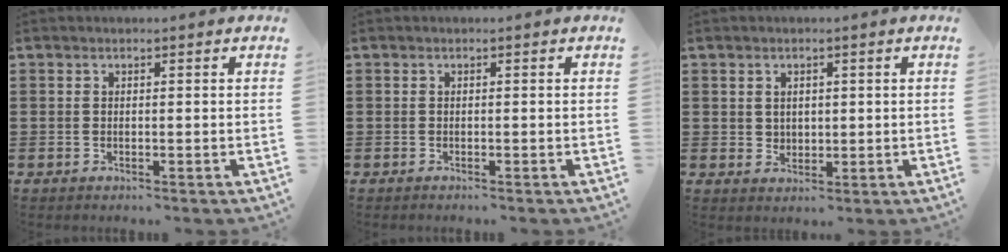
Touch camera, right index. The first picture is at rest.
{"total": 0.0}
{"total": 2.0, "force": [1.0, 1.7, 0.4], "torque": [-0.014, 0.010, 0.017]}